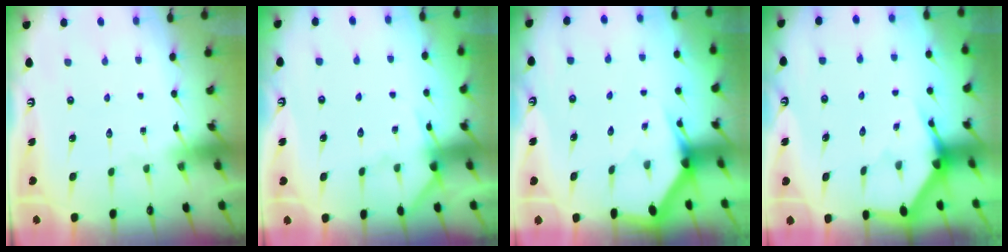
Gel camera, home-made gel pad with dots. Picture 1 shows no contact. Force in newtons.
{"total": 7.9, "press": 7.9, "slide": 0.8}
{"total": 3.1, "press": 3.1, "slide": 0.2}
{"total": 3.4, "press": 3.4, "slide": 0.2}